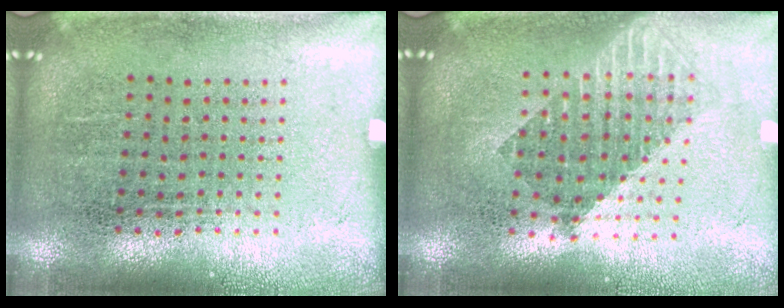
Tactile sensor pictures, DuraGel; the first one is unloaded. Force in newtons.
{"total": 1.7, "press": 1.4, "slide": 1.0}